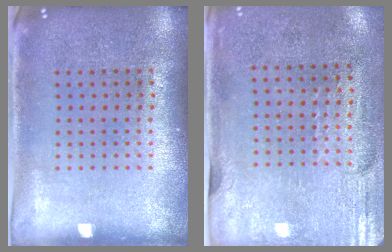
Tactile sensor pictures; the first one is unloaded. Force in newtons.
{"total": 2.9, "press": 2.5, "slide": 1.5}